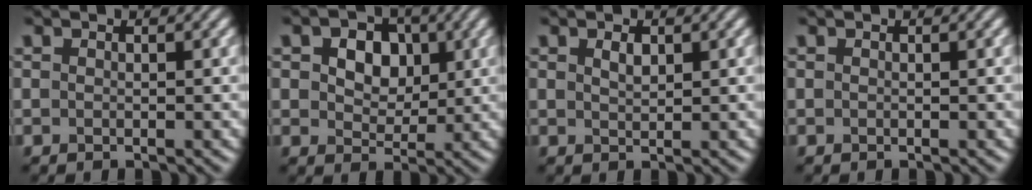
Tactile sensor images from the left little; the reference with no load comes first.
{"total": 6.5, "force": [2.2, 4.7, 4.0], "torque": [-0.070, 0.016, 0.021]}
{"total": 1.2, "force": [0.7, 0.6, 0.8], "torque": [-0.017, 0.001, 0.014]}
{"total": 0.0}